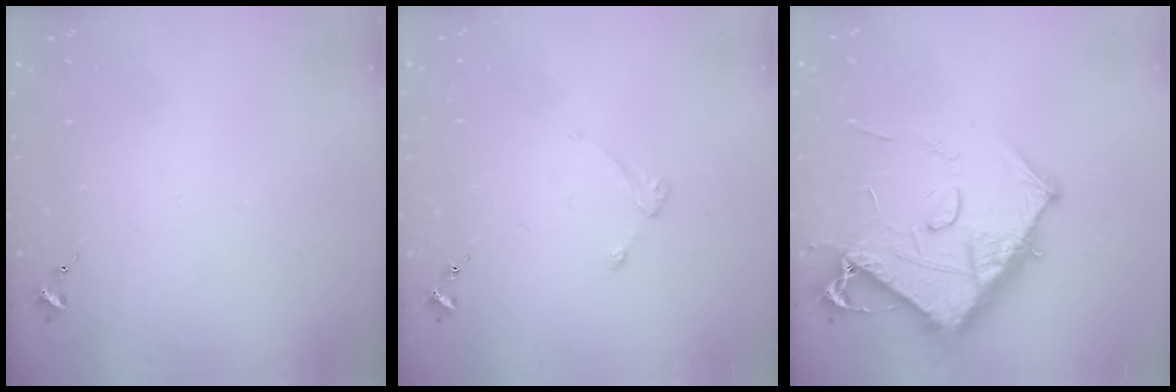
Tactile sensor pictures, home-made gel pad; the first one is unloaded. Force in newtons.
{"total": 2.2, "press": 2.1, "slide": 0.4}
{"total": 13.1, "press": 13.1, "slide": 1.4}